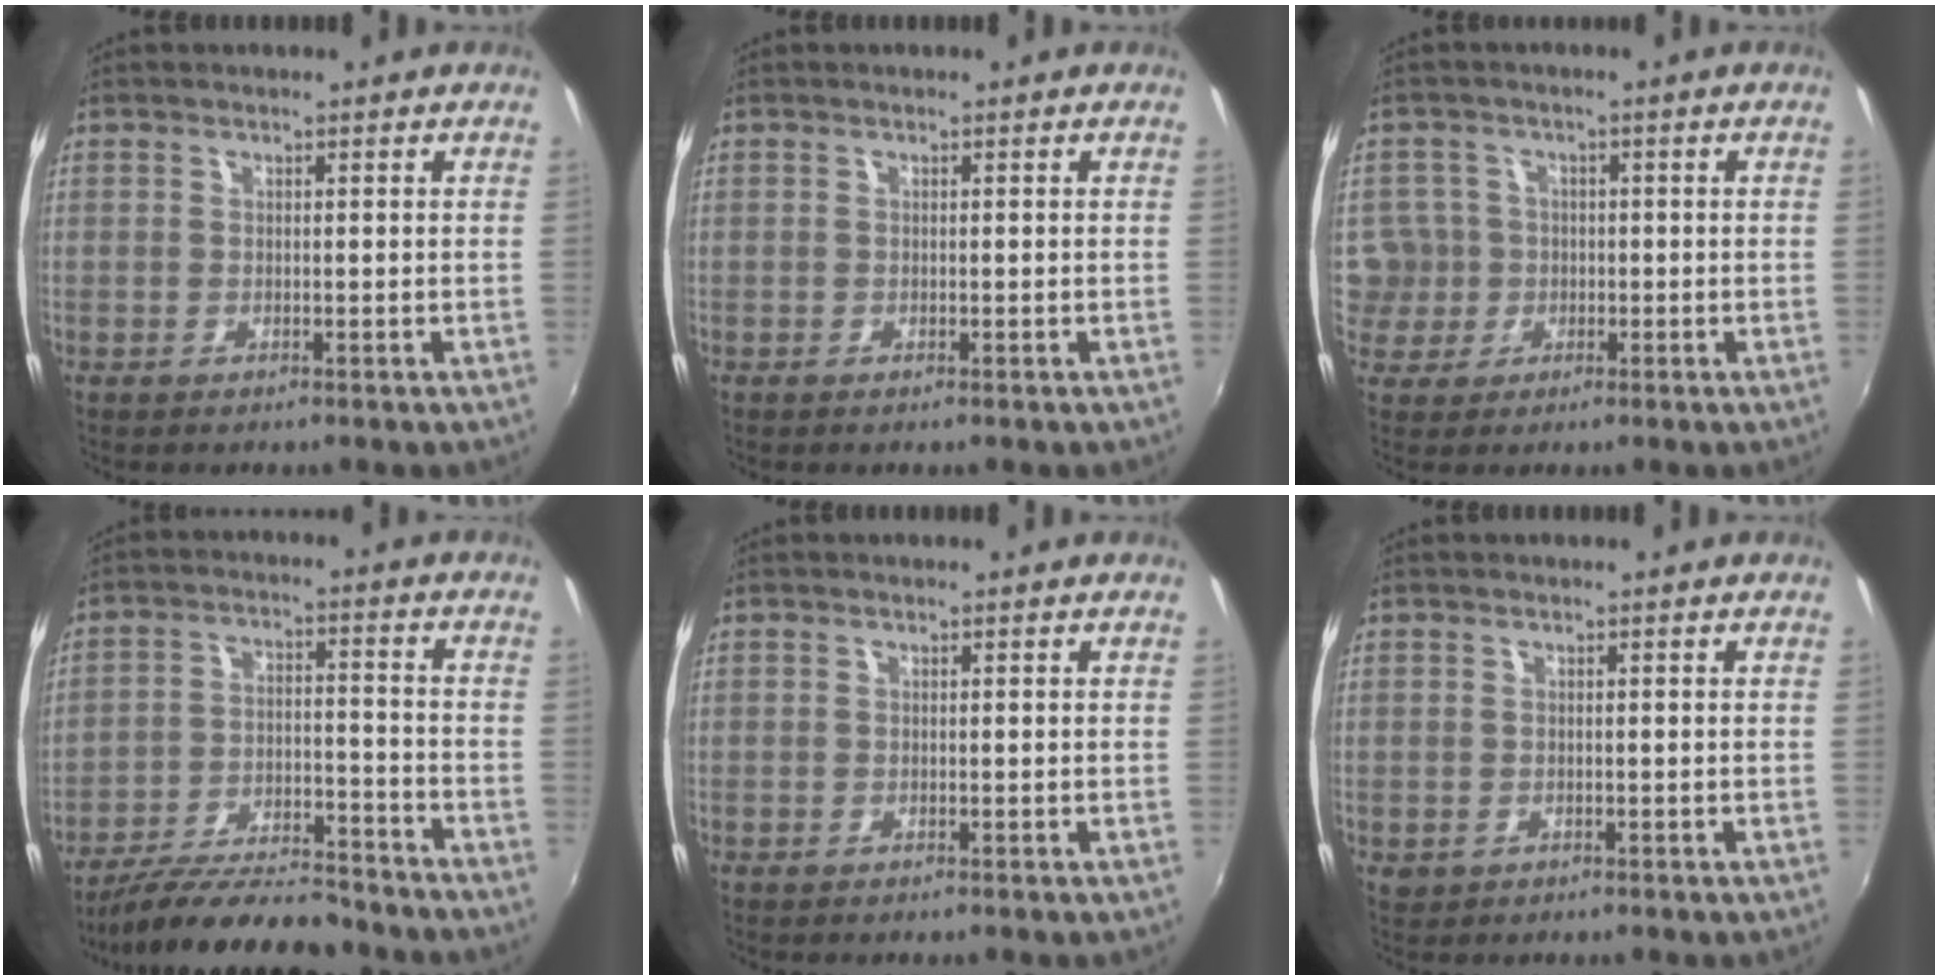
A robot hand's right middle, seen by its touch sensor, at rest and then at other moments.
{"total": 0.0}
{"total": 6.3, "force": [-0.7, 6.2, 0.6], "torque": [-0.021, 0.015, -0.008]}
{"total": 16.6, "force": [-14.6, 3.9, 6.9], "torque": [-0.142, -0.010, -0.227]}
{"total": 0.0}
{"total": 1.2, "force": [-0.2, 1.1, 0.5], "torque": [-0.007, -0.002, -0.002]}